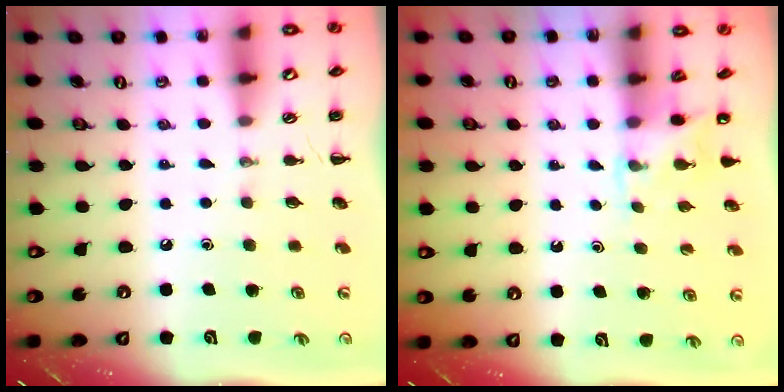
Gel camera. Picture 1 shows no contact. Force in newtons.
{"total": 4.3, "press": 4.1, "slide": 1.3}